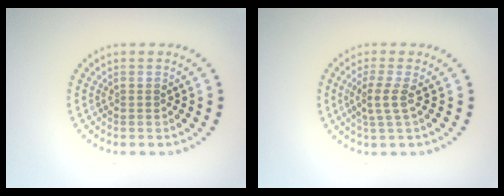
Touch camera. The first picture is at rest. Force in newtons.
{"total": 2.0, "press": 1.5, "slide": 1.3}